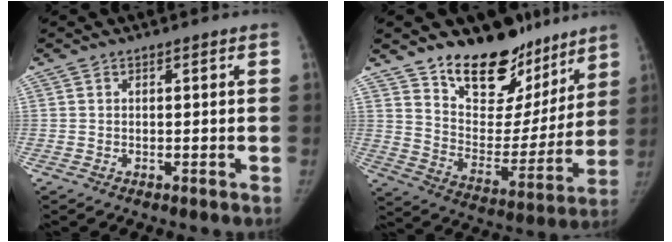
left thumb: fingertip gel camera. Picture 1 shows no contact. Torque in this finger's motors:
{"motor_torque": [0.92, 0.91, 1.07, -1.70, 0.06]}